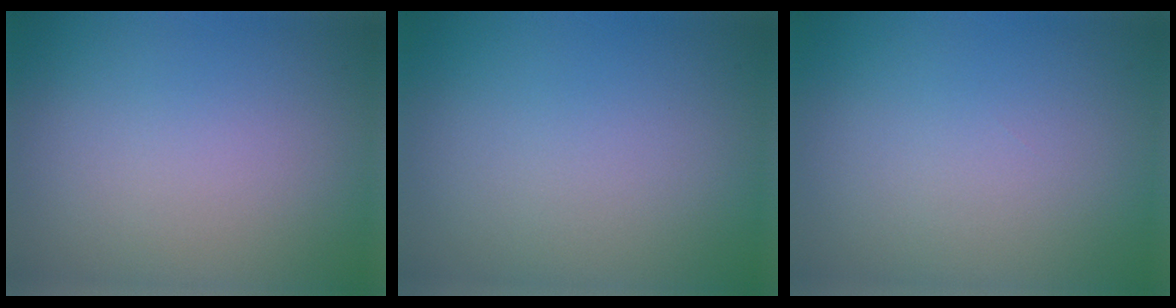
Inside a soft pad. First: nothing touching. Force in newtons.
{"total": 0.0}
{"total": 0.0}